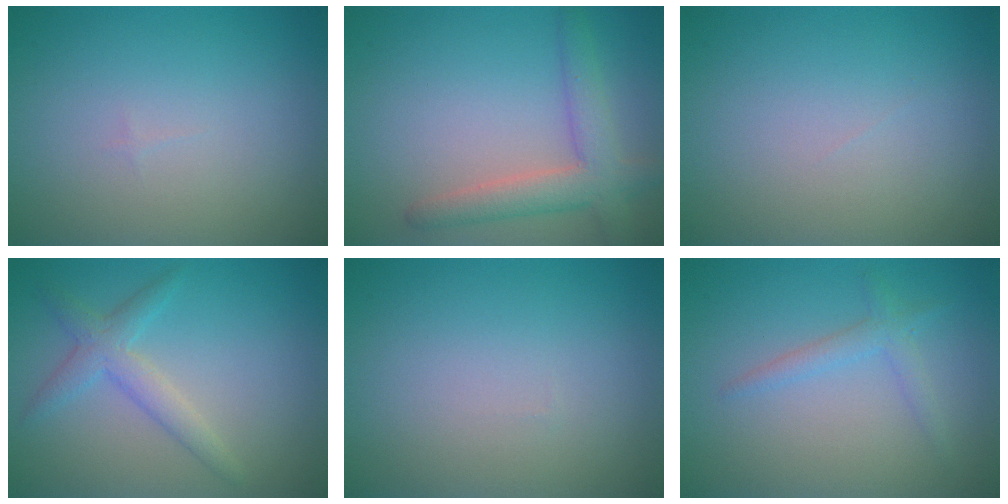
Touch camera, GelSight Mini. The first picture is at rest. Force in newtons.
{"total": 4.0, "press": 4.0, "slide": 0.3}
{"total": 0.0}
{"total": 2.6, "press": 2.6, "slide": 0.1}
{"total": 0.0}
{"total": 1.7, "press": 1.7, "slide": 0.1}